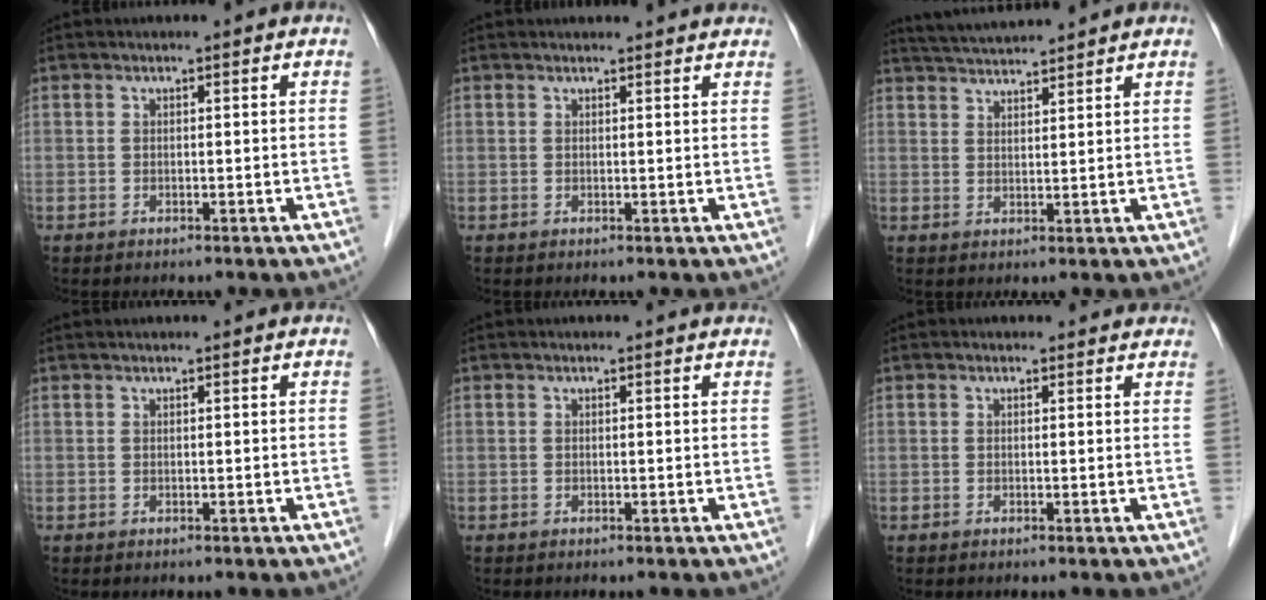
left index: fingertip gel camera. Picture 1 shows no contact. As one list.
[{"total": 6.1, "force": [5.9, 0.7, 1.5], "torque": [-0.014, 0.025, 0.059]}, {"total": 7.1, "force": [6.8, -0.3, 2.0], "torque": [-0.047, 0.024, 0.114]}, {"total": 2.1, "force": [2.0, 0.1, 0.8], "torque": [-0.008, 0.026, 0.031]}, {"total": 2.5, "force": [2.5, 0.2, 0.6], "torque": [-0.012, 0.019, 0.025]}, {"total": 3.0, "force": [2.8, 1.0, 0.4], "torque": [-0.004, 0.012, 0.022]}]